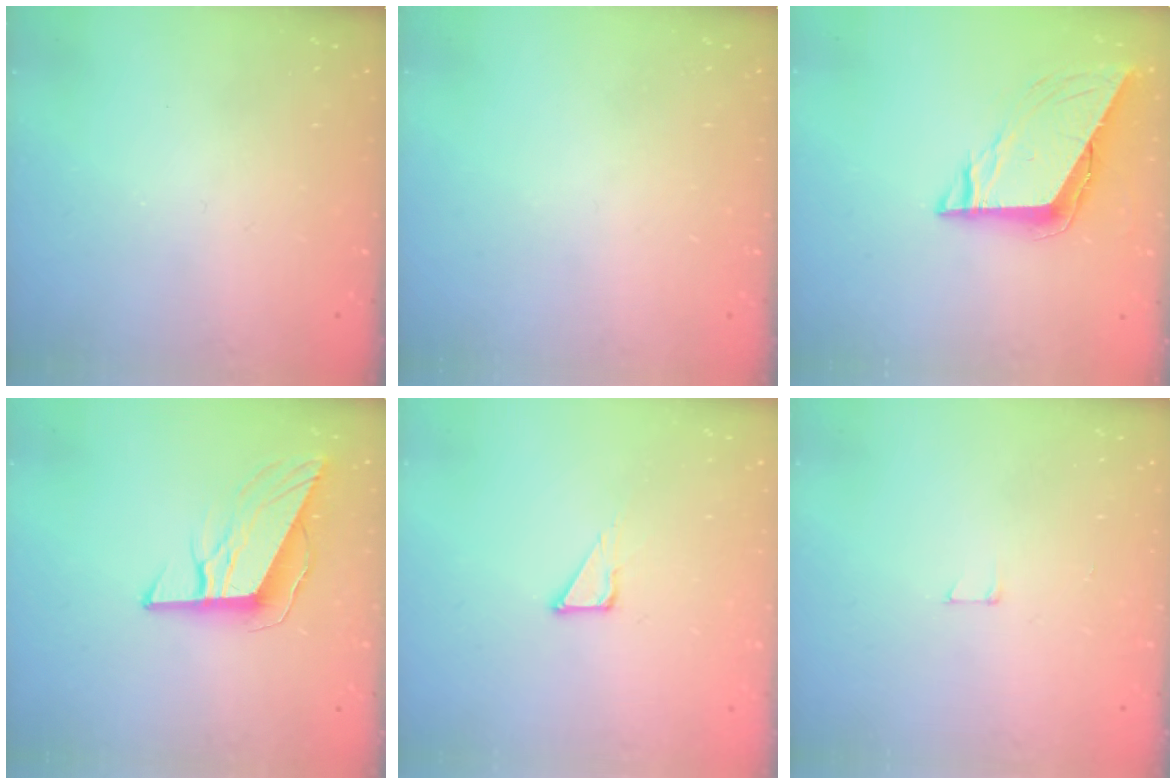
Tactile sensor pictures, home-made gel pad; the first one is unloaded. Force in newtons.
{"total": 0.0}
{"total": 8.4, "press": 8.4, "slide": 0.8}
{"total": 10.7, "press": 10.2, "slide": 3.3}
{"total": 3.5, "press": 3.5, "slide": 0.2}
{"total": 2.9, "press": 2.9, "slide": 0.2}